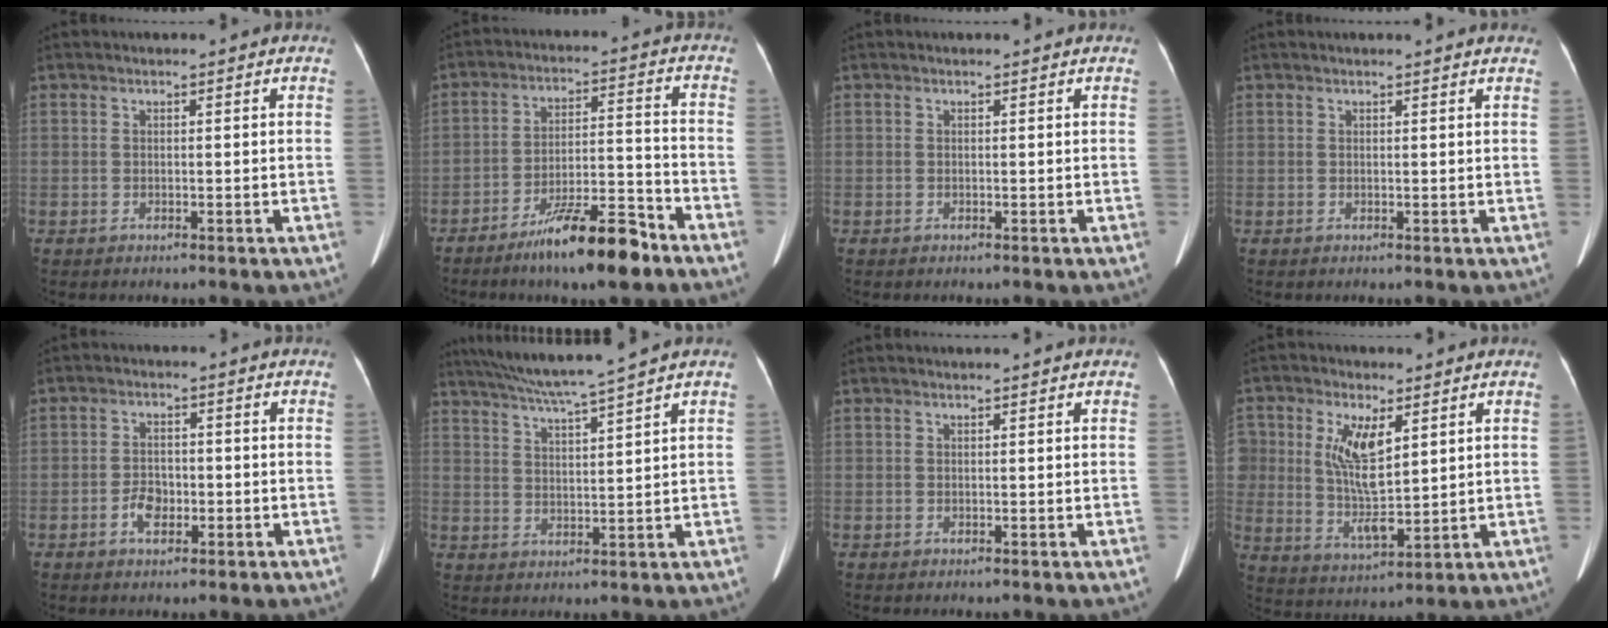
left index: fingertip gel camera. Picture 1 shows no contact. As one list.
[{"total": 11.5, "force": [-8.3, 1.5, 7.8], "torque": [-0.132, -0.003, -0.142]}, {"total": 0.0}, {"total": 4.6, "force": [4.4, 0.2, 1.6], "torque": [-0.019, 0.013, 0.034]}, {"total": 3.6, "force": [-1.6, 2.1, 2.5], "torque": [-0.050, 0.005, -0.029]}, {"total": 9.0, "force": [7.6, -2.1, 4.5], "torque": [-0.077, 0.006, 0.129]}, {"total": 0.9, "force": [0.8, 0.1, 0.4], "torque": [-0.008, 0.020, 0.007]}, {"total": 9.9, "force": [2.5, 4.7, 8.3], "torque": [-0.167, 0.004, 0.054]}]